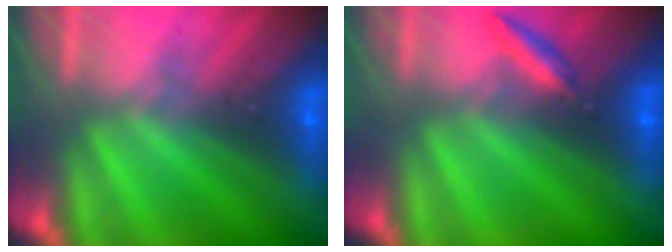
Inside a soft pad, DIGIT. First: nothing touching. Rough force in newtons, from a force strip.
{"total": 2.1}